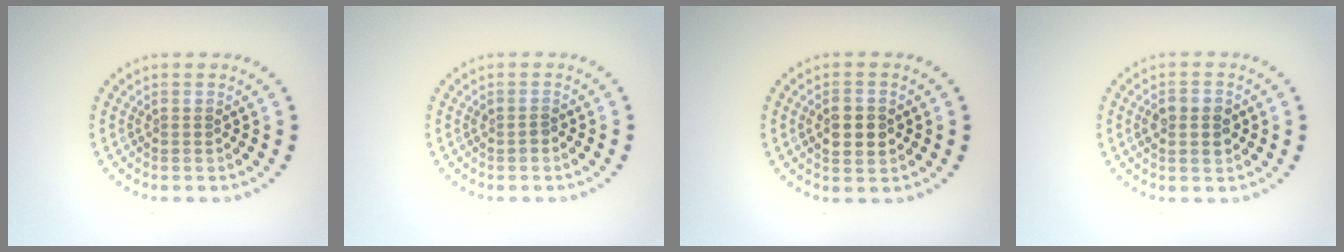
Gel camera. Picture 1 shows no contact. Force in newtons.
{"total": 0.6, "press": 0.6, "slide": 0.2}
{"total": 2.9, "press": 2.9, "slide": 0.2}
{"total": 2.9, "press": 2.9, "slide": 0.1}